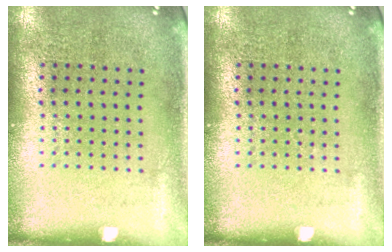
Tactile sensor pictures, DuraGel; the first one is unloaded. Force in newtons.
{"total": 0.0}